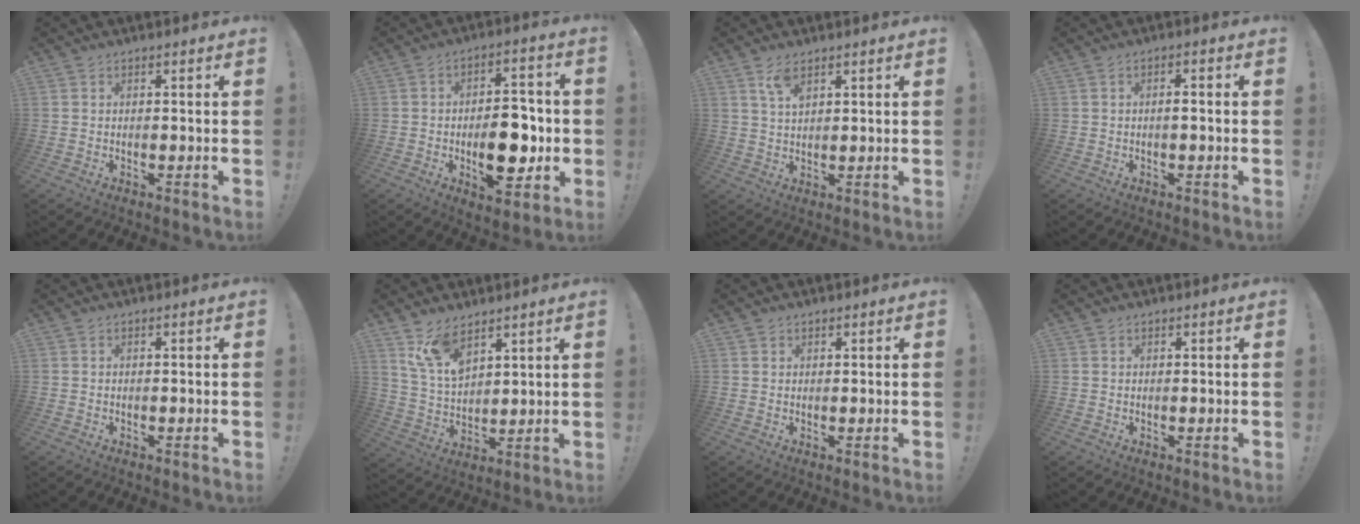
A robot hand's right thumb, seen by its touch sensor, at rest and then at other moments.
{"total": 15.1, "force": [-3.0, 7.7, 12.6], "torque": [-0.181, 0.011, -0.046]}
{"total": 5.2, "force": [3.3, 2.2, 3.3], "torque": [-0.061, -0.012, 0.060]}
{"total": 2.0, "force": [-0.9, 0.2, 1.8], "torque": [-0.033, 0.005, -0.017]}
{"total": 0.0}
{"total": 11.2, "force": [8.2, 5.7, 5.0], "torque": [-0.106, -0.042, 0.163]}
{"total": 1.1, "force": [0.8, 0.7, 0.0], "torque": [0.006, -0.003, 0.015]}
{"total": 0.5, "force": [0.4, 0.3, -0.1], "torque": [0.007, -0.003, 0.008]}